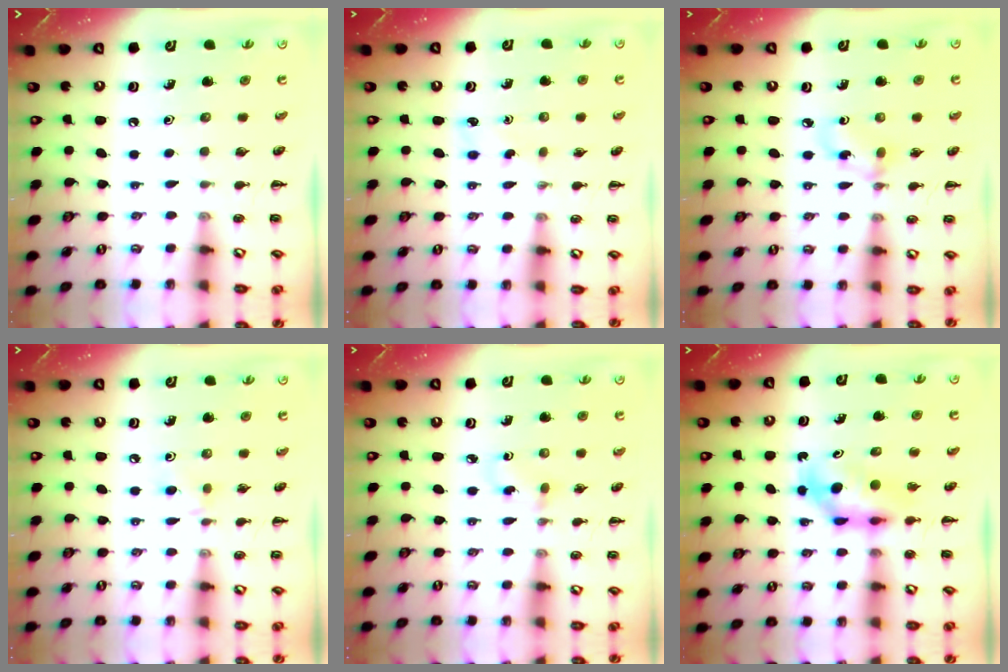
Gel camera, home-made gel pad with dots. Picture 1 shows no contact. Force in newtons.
{"total": 3.0, "press": 2.8, "slide": 0.9}
{"total": 3.7, "press": 3.7, "slide": 0.7}
{"total": 4.0, "press": 3.7, "slide": 1.6}
{"total": 1.6, "press": 1.4, "slide": 0.7}
{"total": 6.4, "press": 6.3, "slide": 1.1}